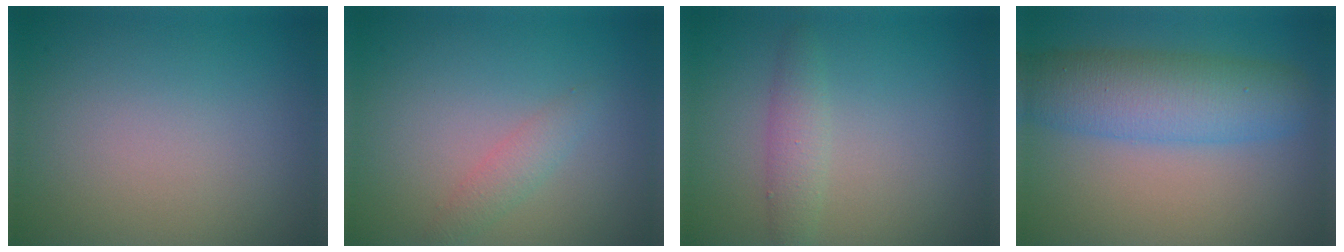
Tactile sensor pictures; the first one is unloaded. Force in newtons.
{"total": 1.5, "press": 1.5, "slide": 0.0}
{"total": 1.9, "press": 1.9, "slide": 0.1}
{"total": 6.5, "press": 6.5, "slide": 0.1}